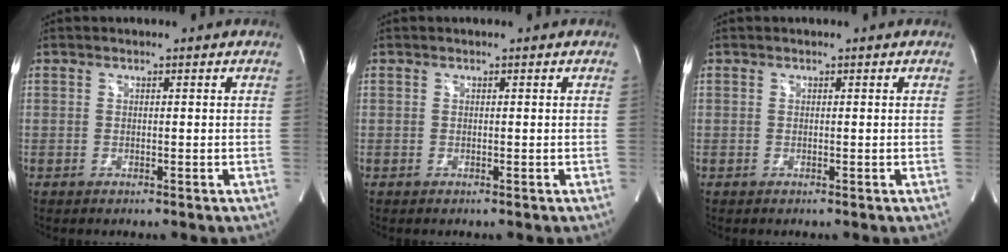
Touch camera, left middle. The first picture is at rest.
{"total": 0.0}
{"total": 0.0}